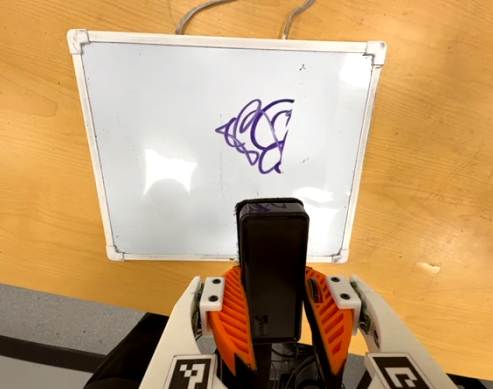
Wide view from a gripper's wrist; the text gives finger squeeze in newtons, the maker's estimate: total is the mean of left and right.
{"total": 9.5, "left": 8.2, "right": 10.9}